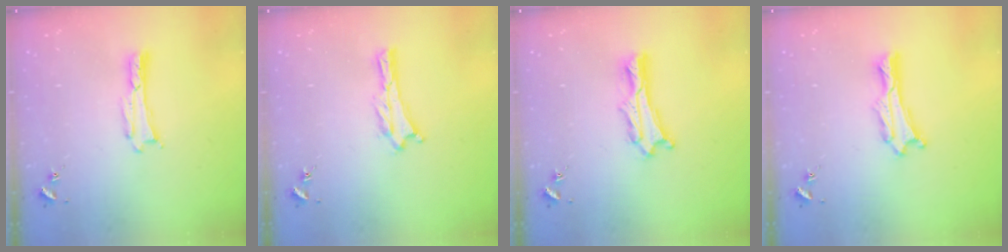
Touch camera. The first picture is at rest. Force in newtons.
{"total": 0.0}
{"total": 2.0, "press": 2.0, "slide": 0.2}
{"total": 0.9, "press": 0.9, "slide": 0.2}